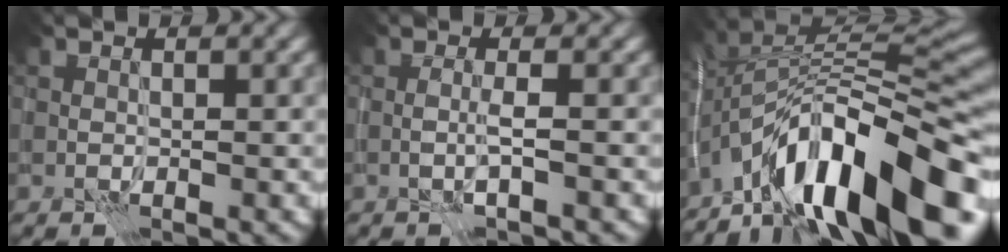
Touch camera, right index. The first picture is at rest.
{"total": 1.3, "force": [-0.5, -0.2, 1.2], "torque": [-0.025, 0.006, -0.013]}
{"total": 15.3, "force": [-8.0, 5.3, 11.9], "torque": [-0.202, 0.031, -0.149]}